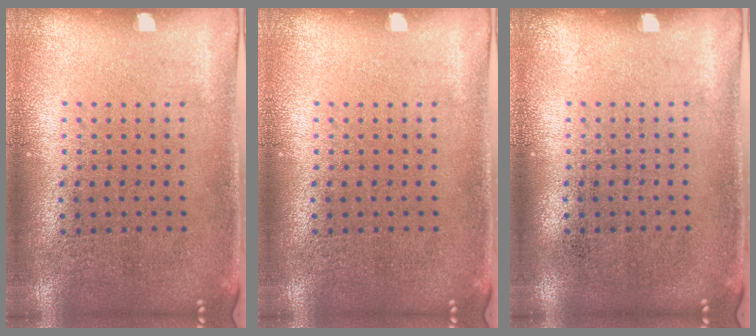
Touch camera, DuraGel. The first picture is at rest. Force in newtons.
{"total": 0.0}
{"total": 0.0}